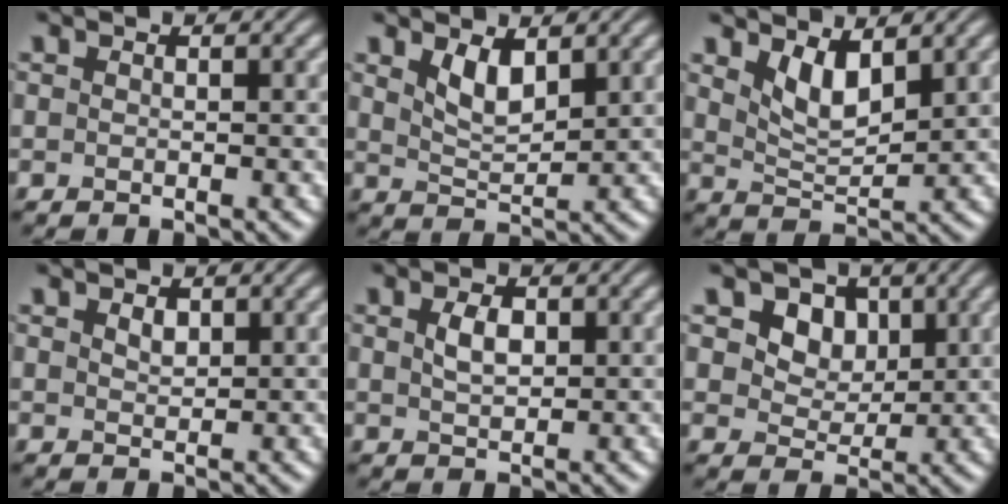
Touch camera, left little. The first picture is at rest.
{"total": 2.8, "force": [1.7, 1.1, 2.0], "torque": [-0.044, -0.008, 0.037]}
{"total": 3.4, "force": [1.9, 1.3, 2.5], "torque": [-0.053, -0.009, 0.041]}
{"total": 1.2, "force": [0.7, 0.6, 0.7], "torque": [-0.013, 0.001, 0.015]}
{"total": 2.2, "force": [0.6, 1.3, 1.7], "torque": [-0.038, 0.001, 0.014]}
{"total": 5.3, "force": [2.4, 3.9, 2.6], "torque": [-0.067, -0.009, 0.050]}